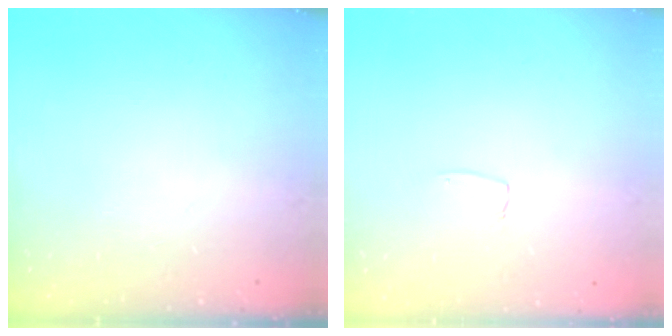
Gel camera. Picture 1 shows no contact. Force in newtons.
{"total": 3.0, "press": 3.0, "slide": 0.2}